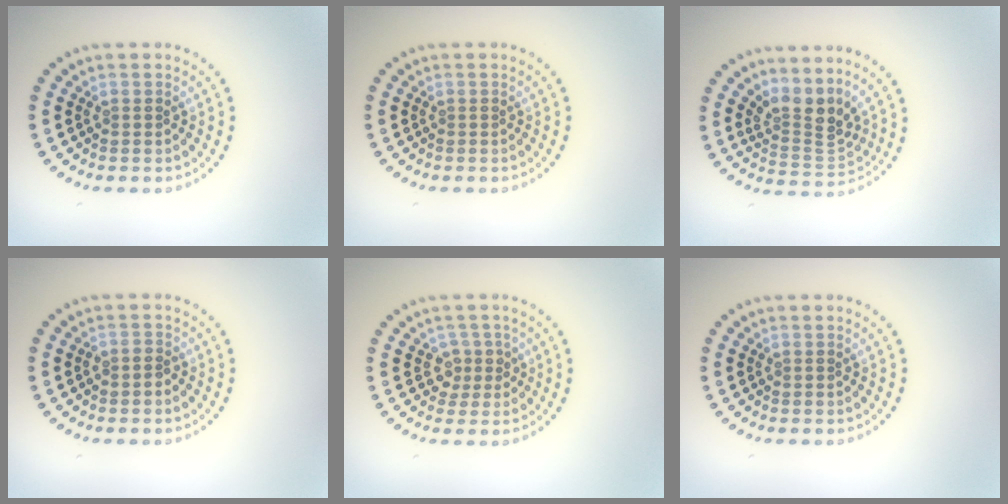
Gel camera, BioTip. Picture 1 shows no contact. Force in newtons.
{"total": 0.0}
{"total": 3.3, "press": 2.3, "slide": 2.4}
{"total": 0.7, "press": 0.5, "slide": 0.5}
{"total": 2.0, "press": 1.6, "slide": 1.2}
{"total": 0.0}